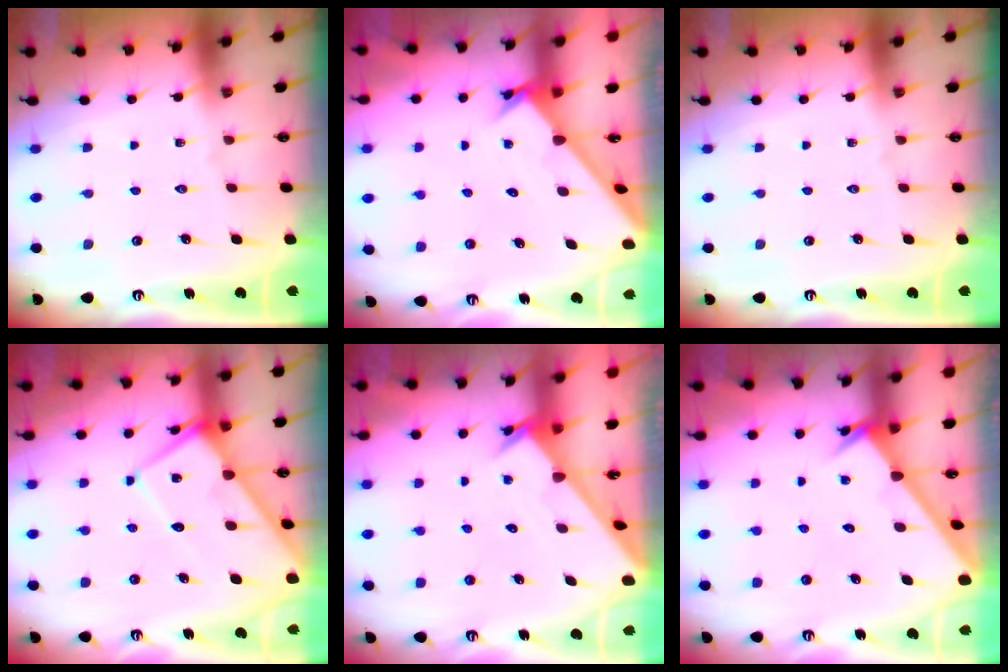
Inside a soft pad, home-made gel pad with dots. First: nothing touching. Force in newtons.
{"total": 1.8, "press": 1.8, "slide": 0.1}
{"total": 0.0}
{"total": 10.4, "press": 10.3, "slide": 0.9}
{"total": 2.4, "press": 2.4, "slide": 0.2}
{"total": 2.6, "press": 2.6, "slide": 0.1}